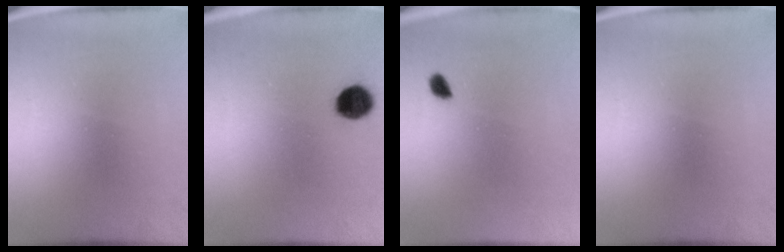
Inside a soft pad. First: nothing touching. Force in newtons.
{"total": 6.4}
{"total": 1.7}
{"total": 0.0}